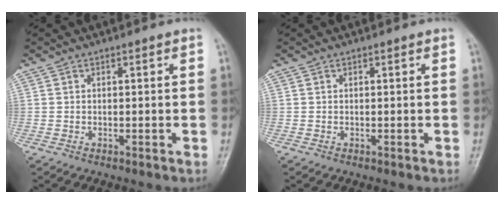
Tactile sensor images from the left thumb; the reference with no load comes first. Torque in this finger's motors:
{"motor_torque": [-0.01, 0.04, -0.13, -0.06, 0.00]}